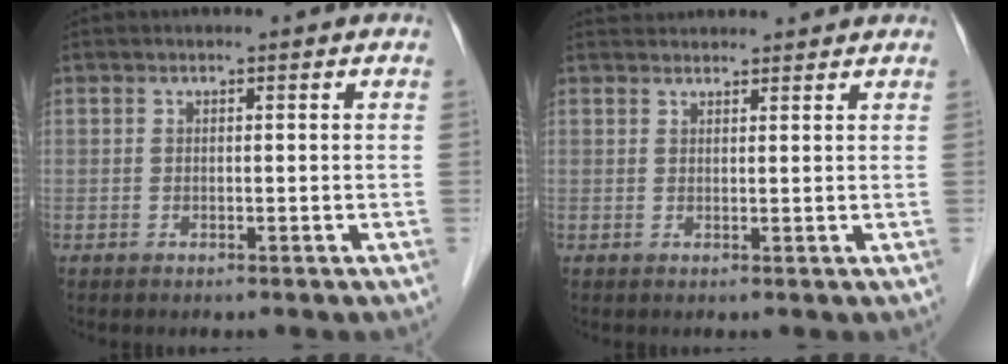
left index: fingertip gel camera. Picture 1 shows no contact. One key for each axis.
{"total": 5.2, "fx": 5.1, "fy": 0.8, "fz": 0.6, "tx": -0.007, "ty": 0.038, "tz": 0.065}